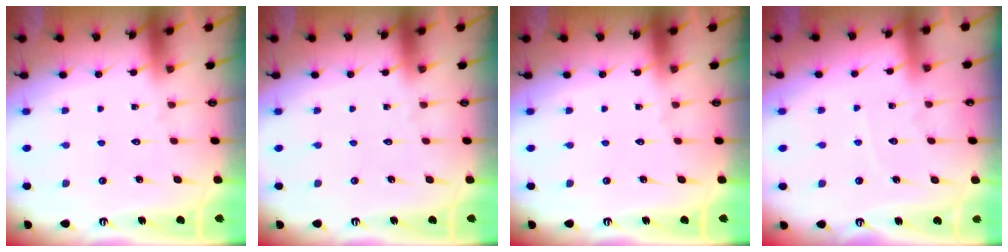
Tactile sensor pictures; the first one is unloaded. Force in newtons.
{"total": 0.0}
{"total": 0.0}
{"total": 3.9, "press": 3.8, "slide": 0.3}